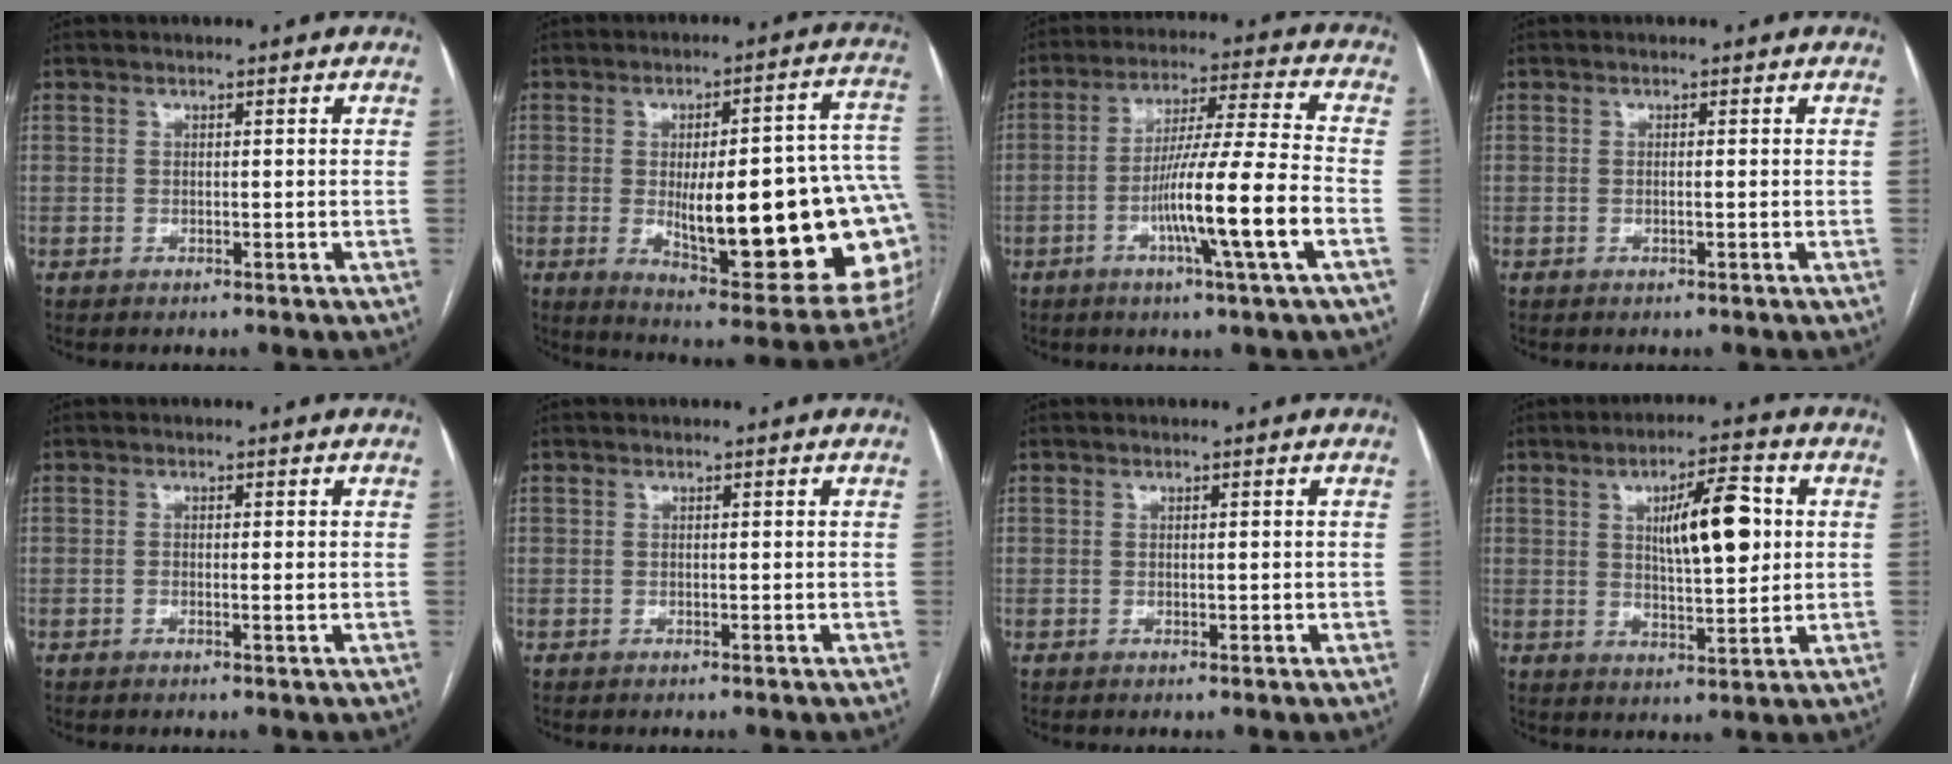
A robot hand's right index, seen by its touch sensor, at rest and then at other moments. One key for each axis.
{"total": 28.5, "fx": -3.1, "fy": 6.9, "fz": 27.4, "tx": -0.282, "ty": 0.011, "tz": -0.024}
{"total": 13.7, "fx": -4.5, "fy": -1.4, "fz": 12.9, "tx": -0.225, "ty": -0.006, "tz": -0.082}
{"total": 0.5, "fx": -0.1, "fy": 0.0, "fz": 0.5, "tx": -0.009, "ty": 0.001, "tz": -0.002}
{"total": 1.3, "fx": -0.2, "fy": 0.2, "fz": 1.3, "tx": -0.022, "ty": -0.002, "tz": -0.002}
{"total": 0.0}
{"total": 0.7, "fx": 0.0, "fy": 0.4, "fz": 0.6, "tx": -0.010, "ty": -0.001, "tz": 0.003}
{"total": 10.3, "fx": 2.3, "fy": 2.5, "fz": 9.7, "tx": -0.157, "ty": 0.009, "tz": 0.040}